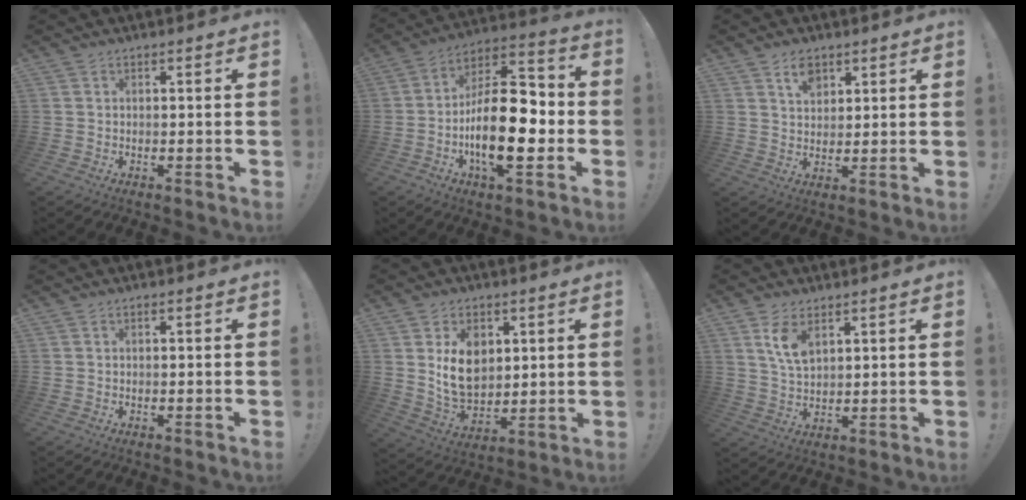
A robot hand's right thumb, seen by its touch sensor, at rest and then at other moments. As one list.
[{"total": 21.3, "force": [-5.1, 9.1, 18.6], "torque": [-0.328, 0.023, -0.077]}, {"total": 6.0, "force": [3.5, 3.7, 3.0], "torque": [-0.043, -0.011, 0.063]}, {"total": 0.0}, {"total": 12.2, "force": [3.9, 9.0, 7.3], "torque": [-0.118, -0.014, 0.076]}, {"total": 7.6, "force": [4.1, 4.0, 5.0], "torque": [-0.092, -0.013, 0.075]}]